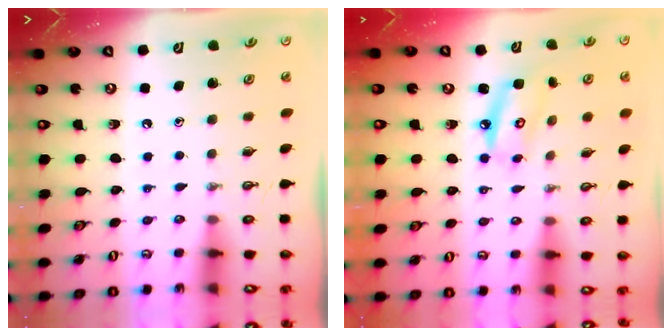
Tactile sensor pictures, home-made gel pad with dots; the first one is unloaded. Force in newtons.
{"total": 8.5, "press": 8.4, "slide": 0.8}